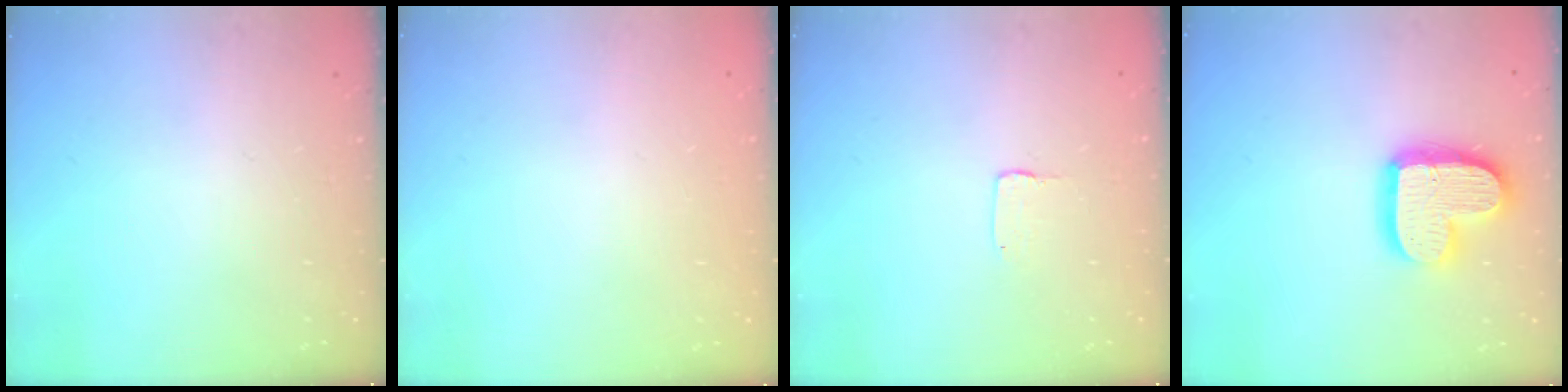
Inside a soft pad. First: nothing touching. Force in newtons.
{"total": 0.0}
{"total": 1.0, "press": 1.0, "slide": 0.1}
{"total": 16.7, "press": 16.6, "slide": 1.2}